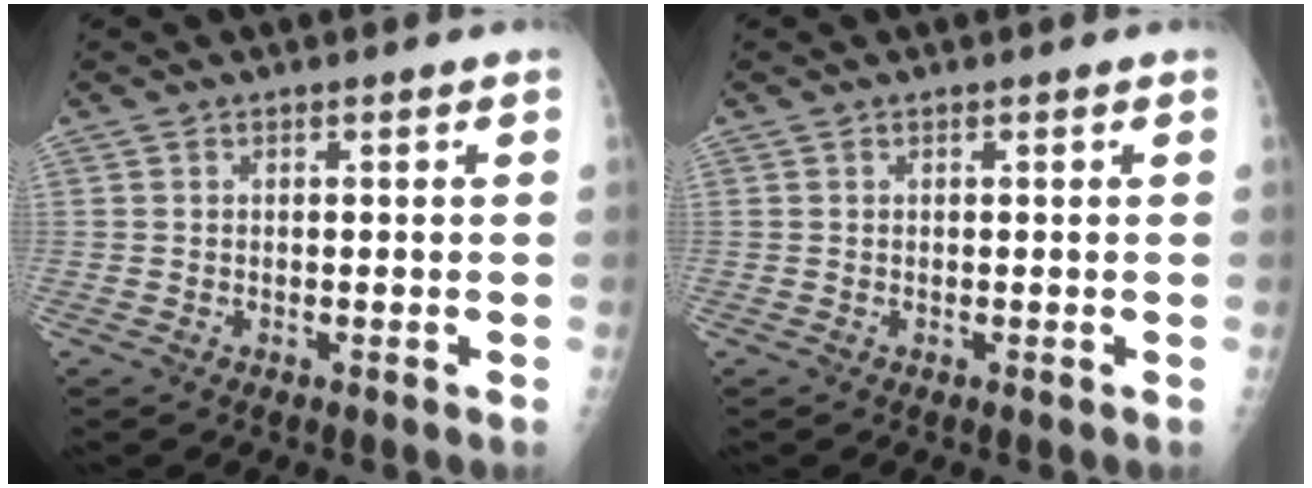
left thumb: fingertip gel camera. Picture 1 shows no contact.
{"total": 0.0}